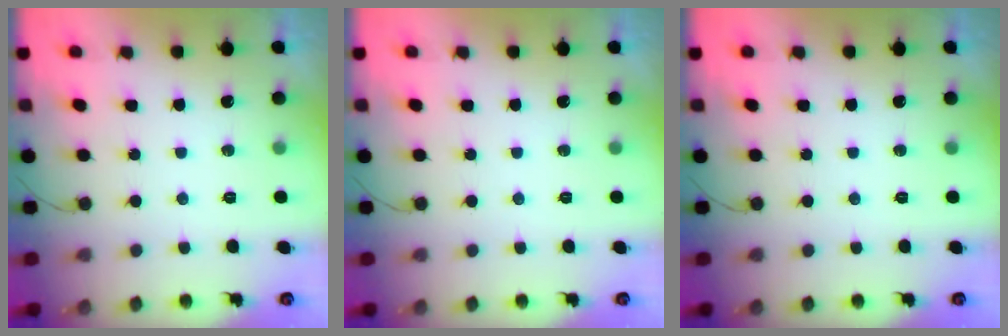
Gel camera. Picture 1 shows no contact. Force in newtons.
{"total": 0.0}
{"total": 0.0}